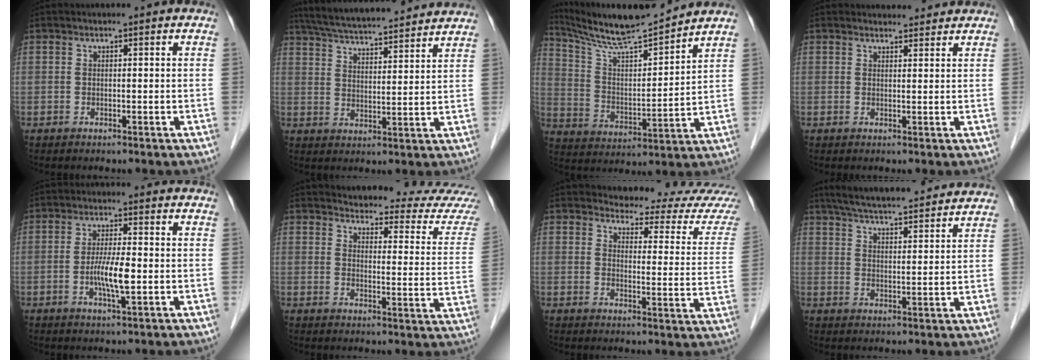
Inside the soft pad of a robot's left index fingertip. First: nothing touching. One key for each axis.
{"total": 17.7, "fx": 16.1, "fy": 1.9, "fz": 7.0, "tx": -0.121, "ty": 0.033, "tz": 0.241}
{"total": 13.2, "fx": 12.5, "fy": -0.5, "fz": 4.3, "tx": -0.089, "ty": -0.002, "tz": 0.224}
{"total": 3.1, "fx": 3.0, "fy": 1.0, "fz": 0.2, "tx": -0.005, "ty": 0.005, "tz": 0.036}
{"total": 5.2, "fx": -1.3, "fy": 0.6, "fz": 5.0, "tx": -0.100, "ty": -0.011, "tz": -0.025}
{"total": 16.2, "fx": 15.9, "fy": 0.5, "fz": 2.9, "tx": -0.014, "ty": -0.100, "tz": 0.160}
{"total": 12.8, "fx": 12.7, "fy": 0.3, "fz": 1.8, "tx": -0.010, "ty": -0.087, "tz": 0.131}
{"total": 17.6, "fx": 15.9, "fy": 2.0, "fz": 7.1, "tx": -0.117, "ty": 0.031, "tz": 0.228}